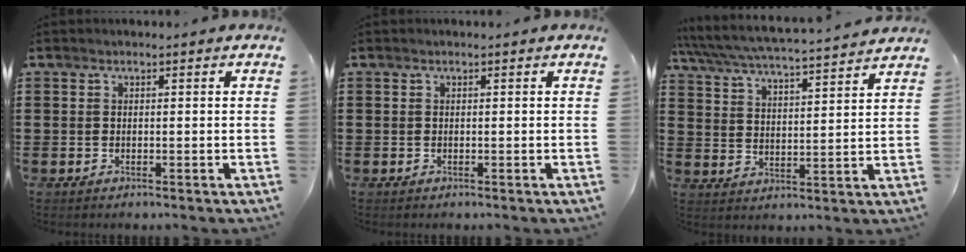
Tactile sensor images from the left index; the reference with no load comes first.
{"total": 0.0}
{"total": 4.9, "force": [4.6, -0.4, 1.5], "torque": [-0.050, -0.037, 0.072]}